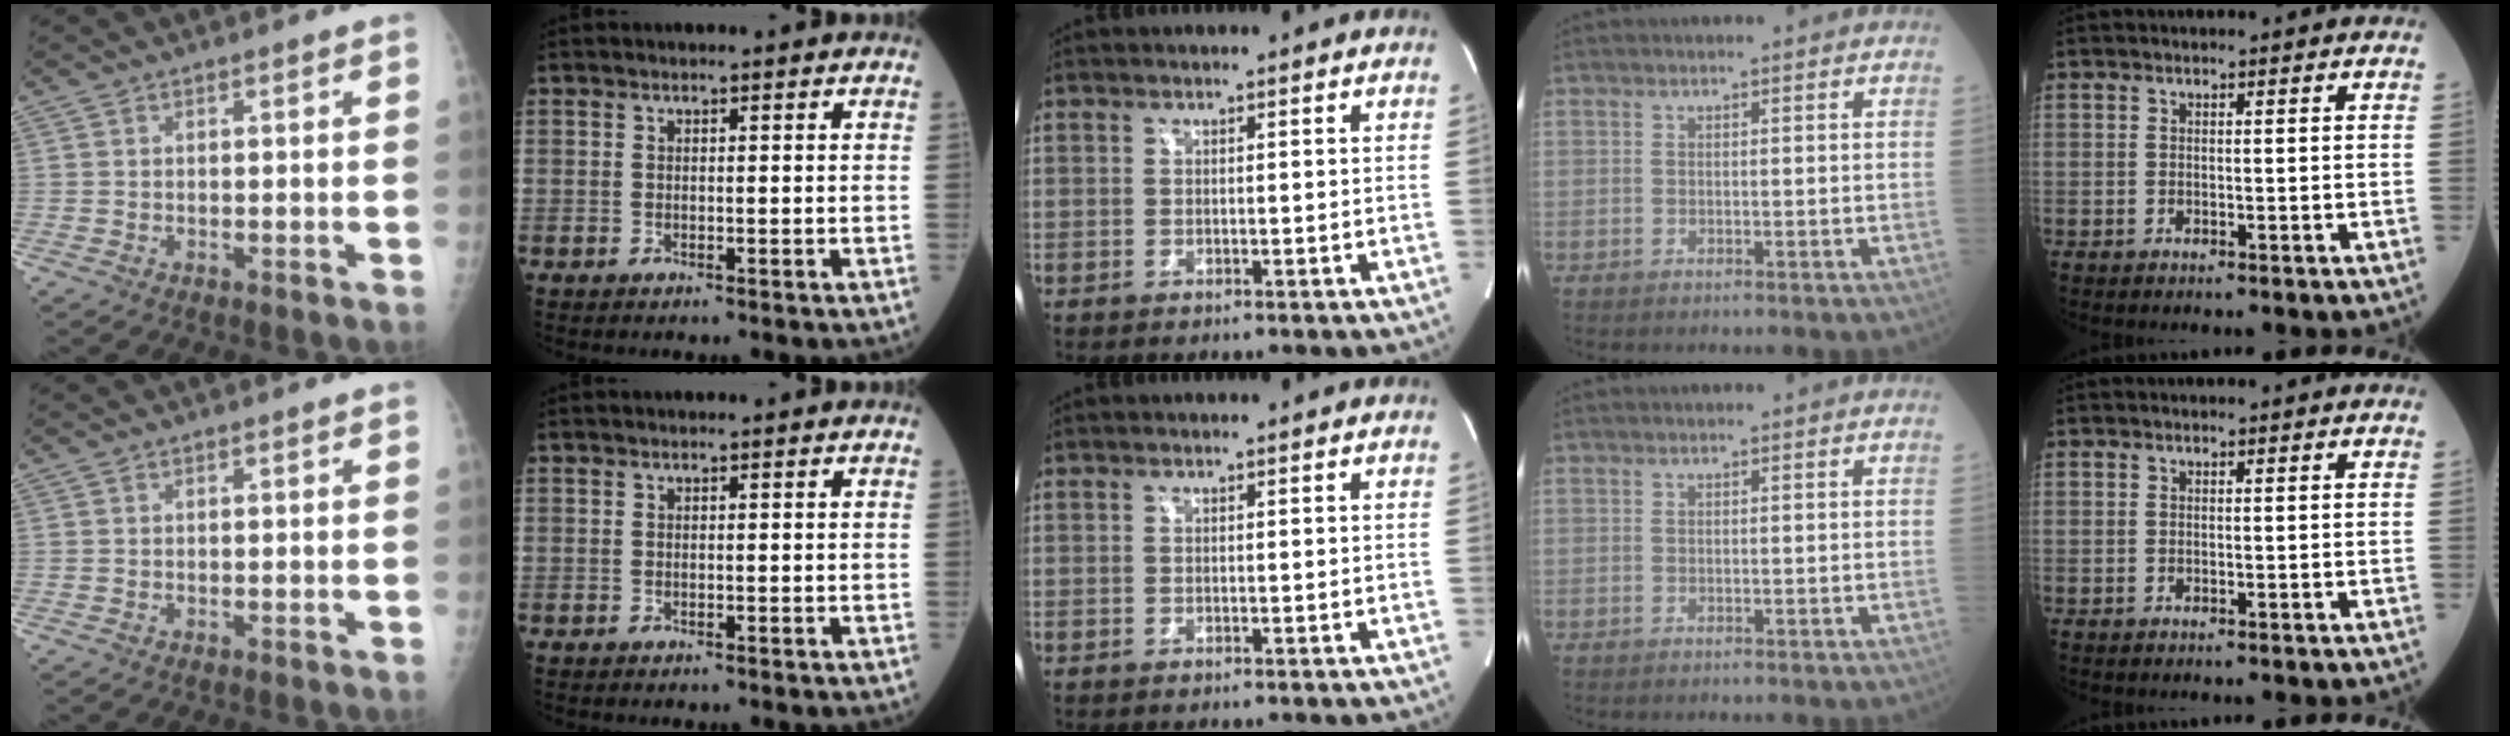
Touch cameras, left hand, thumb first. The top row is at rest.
{}